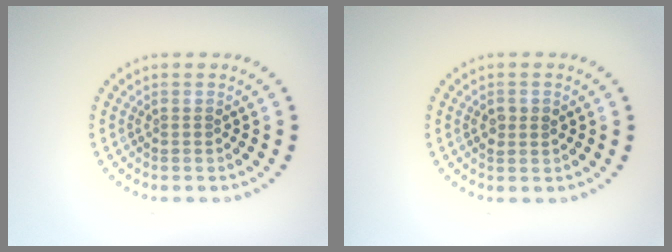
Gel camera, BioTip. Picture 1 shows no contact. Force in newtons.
{"total": 1.5, "press": 1.5, "slide": 0.2}